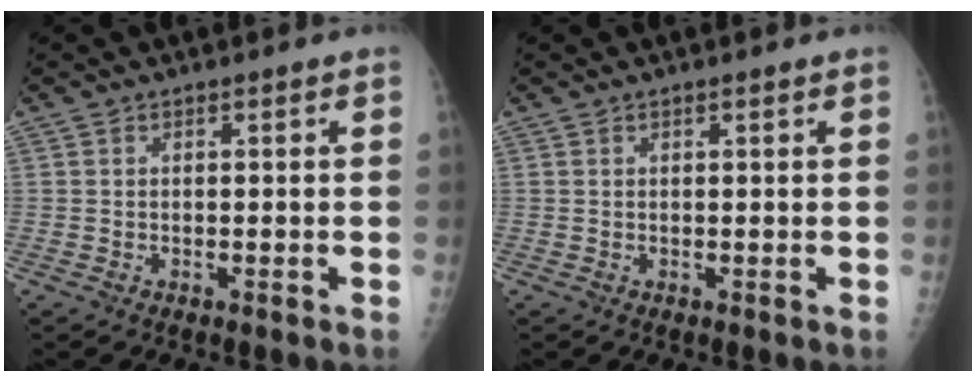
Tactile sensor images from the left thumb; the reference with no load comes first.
{"total": 0.5, "force": [0.3, 0.1, 0.4], "torque": [-0.005, 0.000, 0.005]}